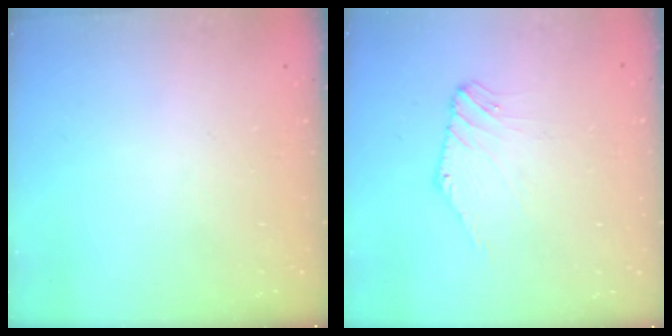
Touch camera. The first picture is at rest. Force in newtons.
{"total": 2.0, "press": 2.0, "slide": 0.5}